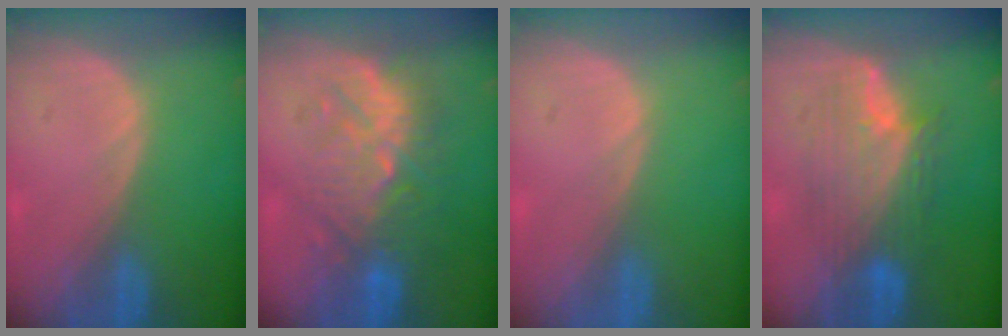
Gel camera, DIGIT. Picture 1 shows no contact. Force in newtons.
{"total": 9.1, "press": 9.0, "slide": 1.7}
{"total": 0.0}
{"total": 7.8, "press": 7.8, "slide": 0.2}